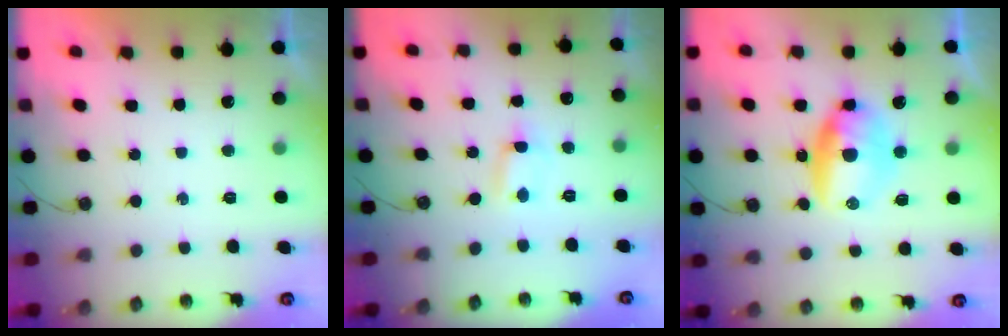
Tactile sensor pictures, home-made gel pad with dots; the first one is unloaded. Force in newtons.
{"total": 0.6, "press": 0.3, "slide": 0.5}
{"total": 9.3, "press": 9.3, "slide": 0.3}